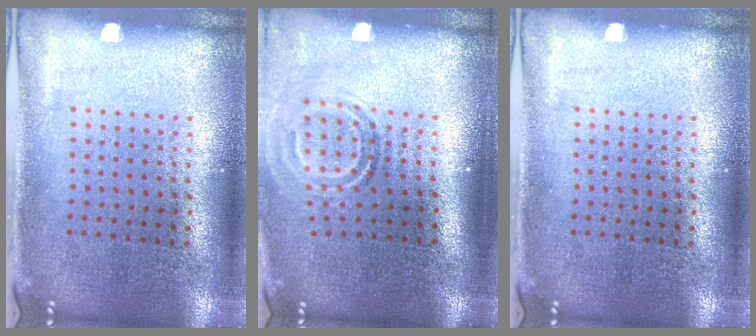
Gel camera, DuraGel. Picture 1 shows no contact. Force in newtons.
{"total": 1.9, "press": 1.2, "slide": 1.5}
{"total": 0.0}